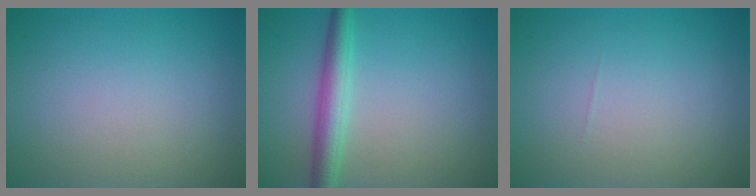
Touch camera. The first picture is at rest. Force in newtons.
{"total": 3.5, "press": 3.5, "slide": 0.1}
{"total": 0.0}